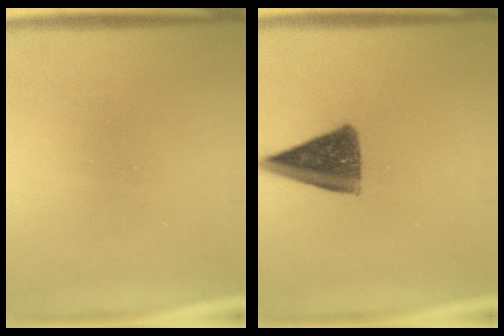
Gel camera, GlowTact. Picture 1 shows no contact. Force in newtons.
{"total": 10.4}